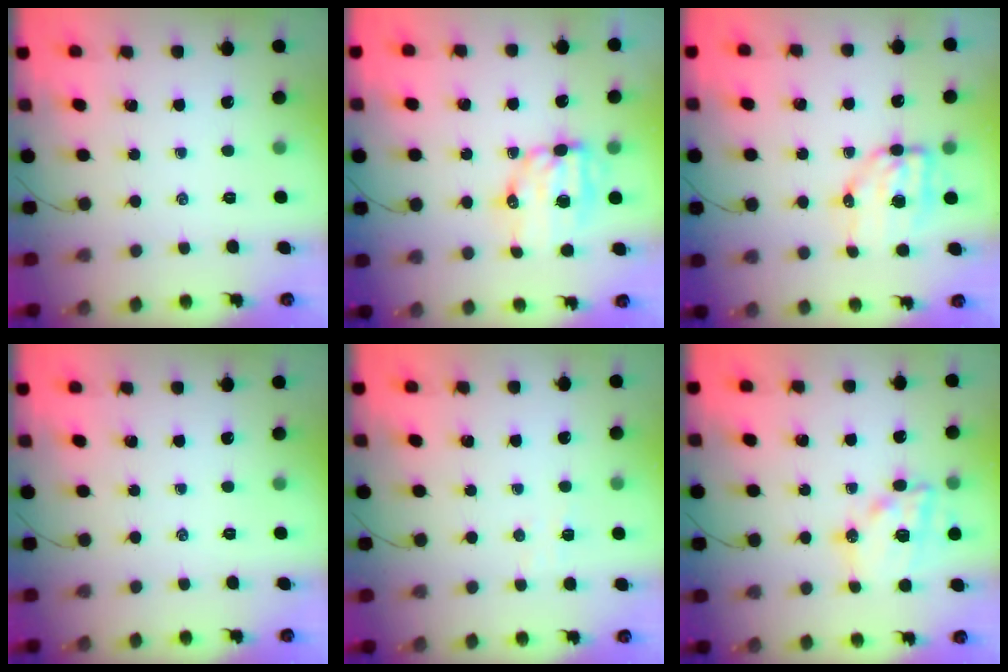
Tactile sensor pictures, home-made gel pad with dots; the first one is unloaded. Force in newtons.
{"total": 9.4, "press": 9.2, "slide": 1.9}
{"total": 6.8, "press": 6.6, "slide": 1.4}
{"total": 0.0}
{"total": 2.9, "press": 2.8, "slide": 0.7}
{"total": 15.0, "press": 14.6, "slide": 3.3}